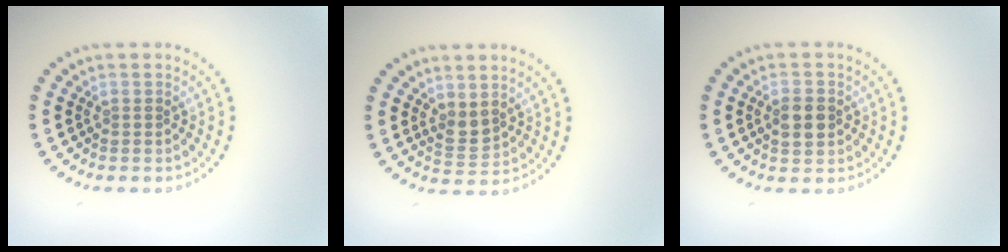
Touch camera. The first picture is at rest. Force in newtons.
{"total": 1.7, "press": 1.5, "slide": 0.7}
{"total": 3.0, "press": 3.0, "slide": 0.1}